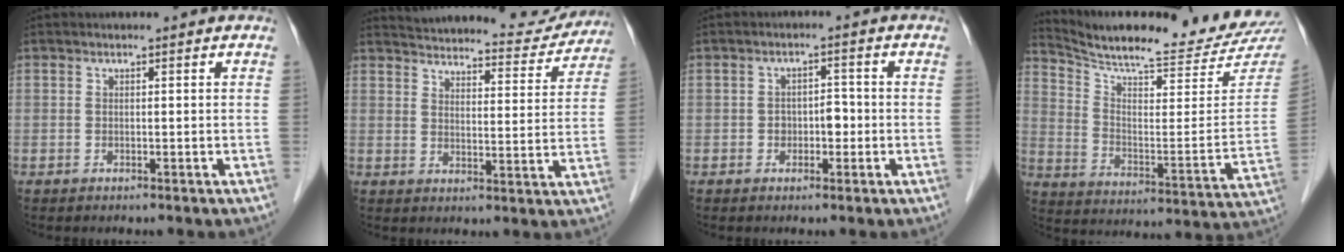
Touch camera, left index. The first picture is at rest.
{"total": 18.5, "force": [17.8, 3.6, 3.5], "torque": [-0.041, -0.025, 0.222]}
{"total": 2.9, "force": [-0.7, 1.8, 2.1], "torque": [-0.028, 0.012, -0.010]}
{"total": 22.1, "force": [21.2, 0.9, 6.2], "torque": [-0.114, -0.095, 0.290]}